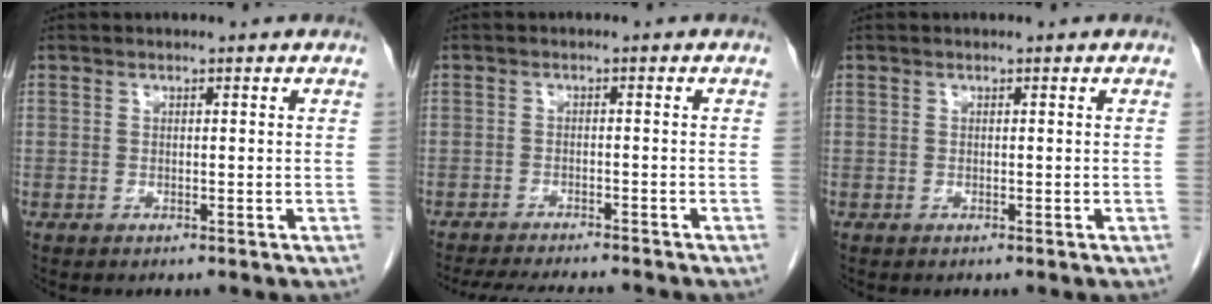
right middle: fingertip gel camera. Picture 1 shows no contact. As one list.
[{"total": 11.2, "force": [-10.1, 1.5, 4.5], "torque": [-0.069, -0.014, -0.136]}, {"total": 0.0}]